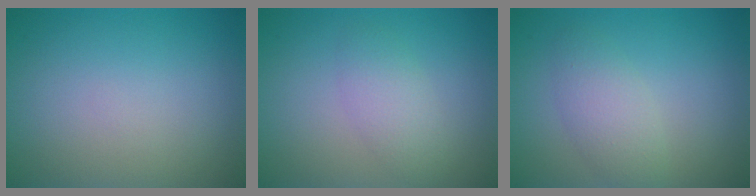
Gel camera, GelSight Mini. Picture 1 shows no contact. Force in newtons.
{"total": 2.5, "press": 2.5, "slide": 0.0}
{"total": 2.7, "press": 2.7, "slide": 0.1}